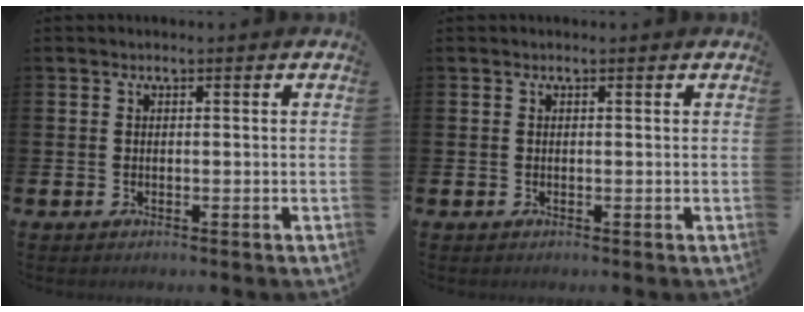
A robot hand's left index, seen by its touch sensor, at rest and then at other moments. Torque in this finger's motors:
{"motor_torque": [0.67, -1.47, 0.19, 0.01]}